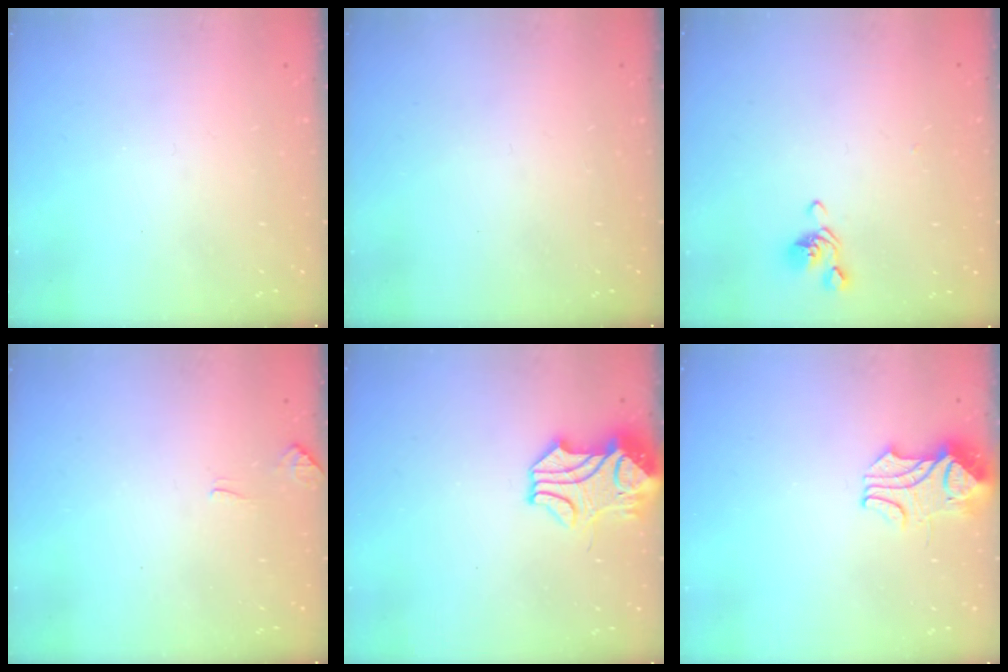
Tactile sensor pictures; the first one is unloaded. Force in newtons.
{"total": 0.0}
{"total": 0.0}
{"total": 3.3, "press": 3.2, "slide": 0.4}
{"total": 4.0, "press": 3.8, "slide": 1.1}
{"total": 2.2, "press": 2.0, "slide": 0.8}